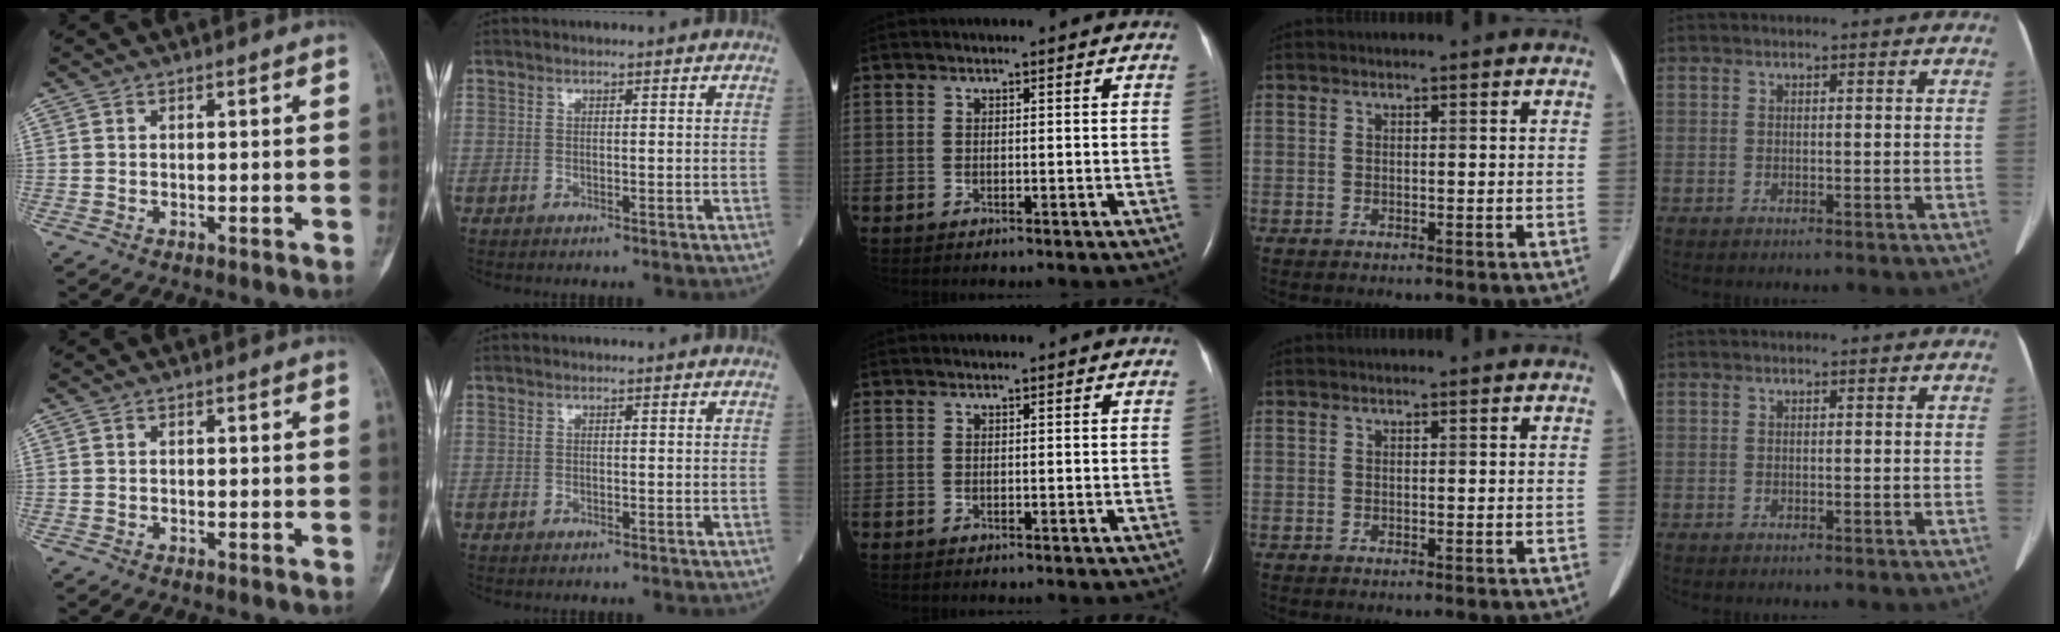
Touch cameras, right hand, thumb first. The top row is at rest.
{}